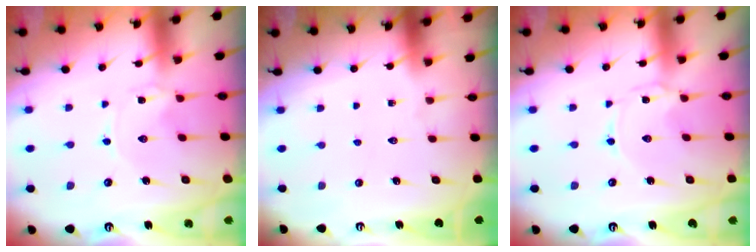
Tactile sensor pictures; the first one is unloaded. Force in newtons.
{"total": 0.0}
{"total": 0.5, "press": 0.4, "slide": 0.2}